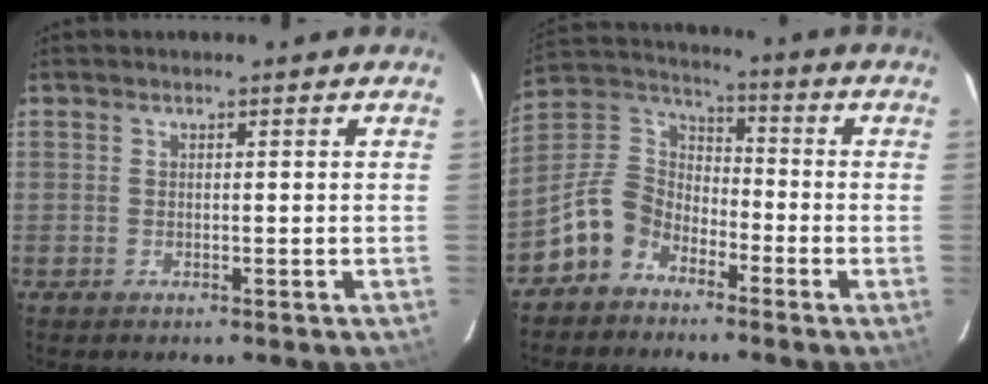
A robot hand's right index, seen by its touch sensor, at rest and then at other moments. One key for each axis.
{"total": 9.6, "fx": -6.5, "fy": 6.3, "fz": 3.2, "tx": -0.073, "ty": 0.038, "tz": -0.140}